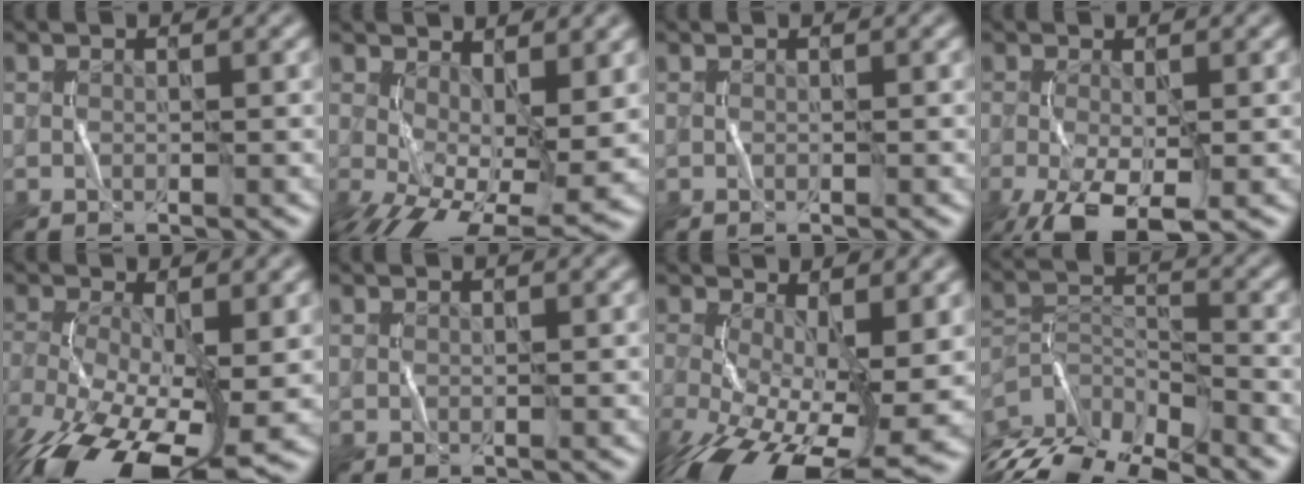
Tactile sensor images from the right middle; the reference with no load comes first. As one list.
[{"total": 9.1, "force": [-1.3, 4.3, 7.9], "torque": [-0.140, -0.017, -0.013]}, {"total": 0.0}, {"total": 7.1, "force": [-3.4, 2.7, 5.6], "torque": [-0.132, -0.021, -0.061]}, {"total": 13.3, "force": [-5.9, 5.6, 10.6], "torque": [-0.218, -0.039, -0.104]}, {"total": 0.0}, {"total": 13.4, "force": [-4.2, 6.0, 11.3], "torque": [-0.217, -0.041, -0.062]}, {"total": 10.3, "force": [-8.3, 3.4, 5.2], "torque": [-0.113, -0.013, -0.145]}]